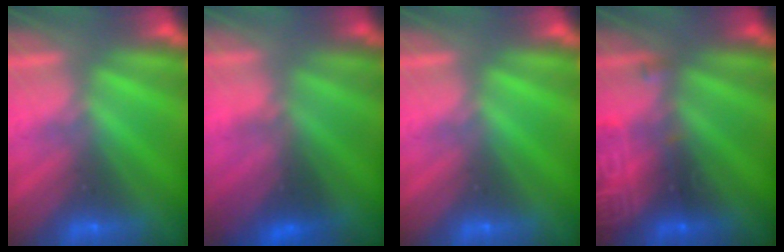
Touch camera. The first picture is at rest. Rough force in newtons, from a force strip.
{"total": 2.2}
{"total": 0.0}
{"total": 3.0}